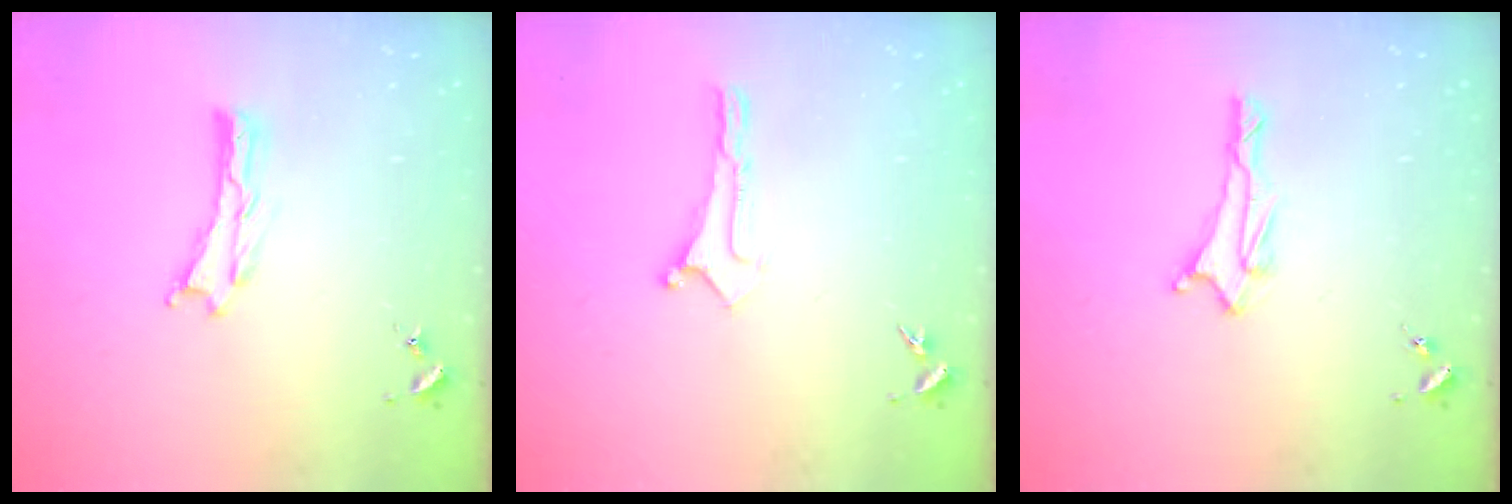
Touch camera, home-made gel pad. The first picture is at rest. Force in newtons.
{"total": 0.0}
{"total": 1.7, "press": 1.6, "slide": 0.6}